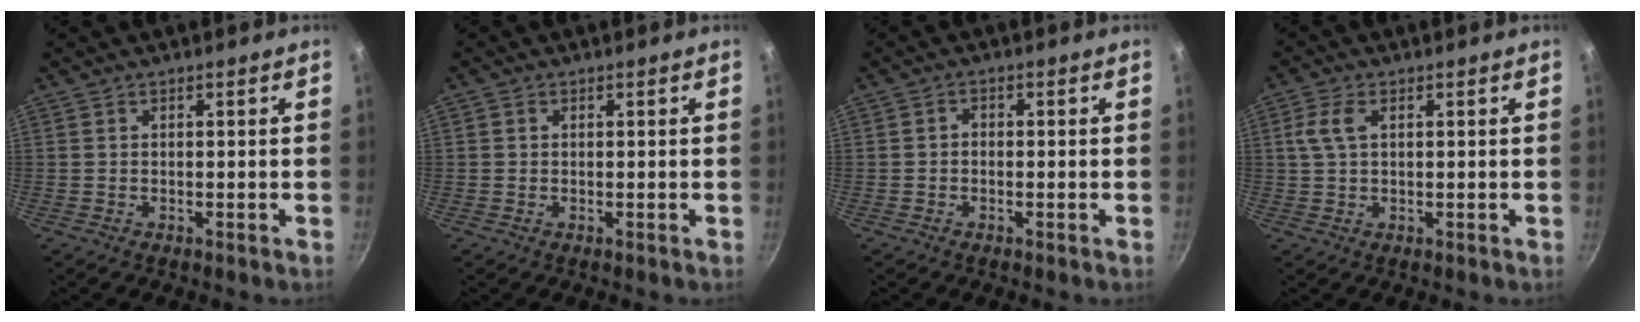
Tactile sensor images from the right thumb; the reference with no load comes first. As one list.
[{"total": 0.6, "force": [0.1, 0.6, 0.1], "torque": [-0.001, 0.002, 0.000]}, {"total": 1.4, "force": [-0.3, 1.1, 0.8], "torque": [-0.013, 0.008, -0.007]}, {"total": 4.2, "force": [1.2, 2.3, 3.3], "torque": [-0.072, 0.007, 0.021]}]